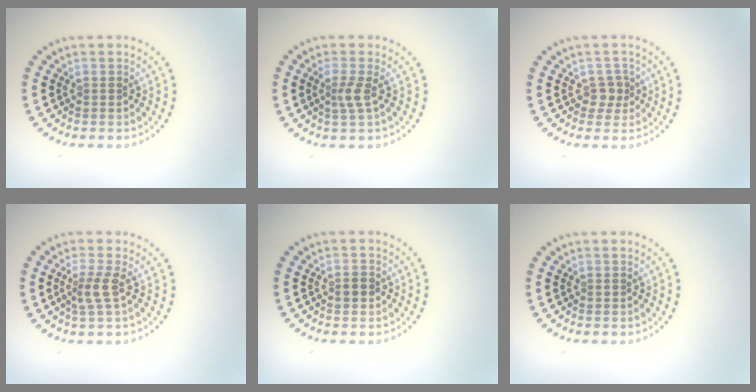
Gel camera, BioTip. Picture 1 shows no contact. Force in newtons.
{"total": 1.8, "press": 1.3, "slide": 1.3}
{"total": 1.6, "press": 1.3, "slide": 0.9}
{"total": 2.0, "press": 1.6, "slide": 1.3}
{"total": 1.3, "press": 1.2, "slide": 0.4}
{"total": 0.0}